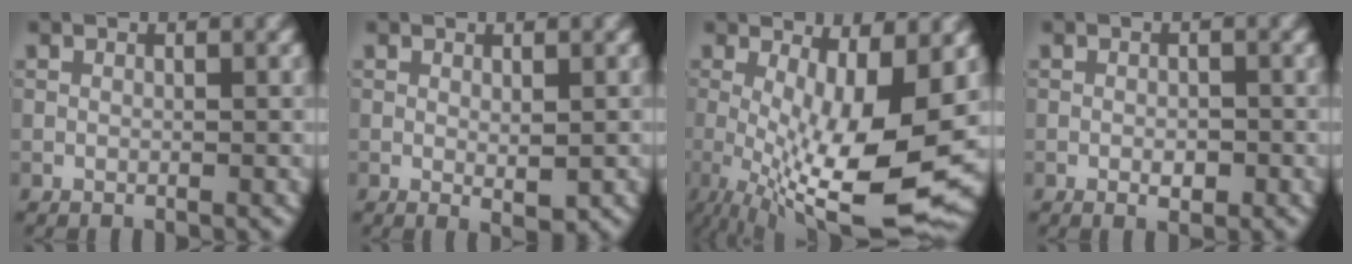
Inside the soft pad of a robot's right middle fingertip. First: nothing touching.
{"total": 1.4, "force": [0.1, 0.3, 1.3], "torque": [-0.018, -0.006, 0.003]}
{"total": 12.8, "force": [-1.7, 3.8, 12.2], "torque": [-0.193, -0.026, -0.016]}
{"total": 1.4, "force": [-0.5, 0.7, 1.2], "torque": [-0.017, 0.000, -0.008]}